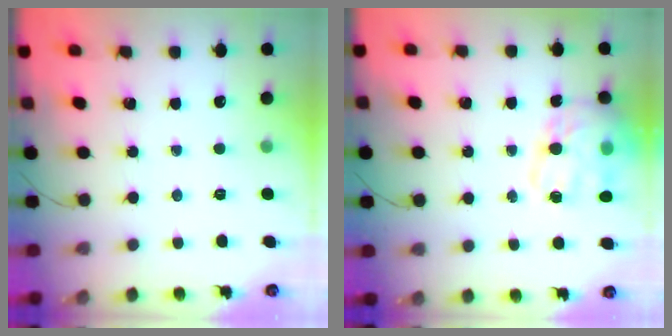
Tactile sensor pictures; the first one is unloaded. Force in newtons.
{"total": 20.2, "press": 19.8, "slide": 4.0}